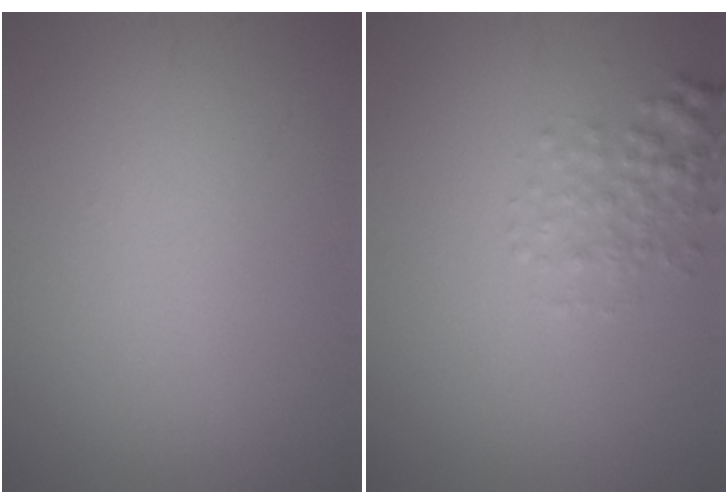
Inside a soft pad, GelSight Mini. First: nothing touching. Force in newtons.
{"total": 2.0, "press": 2.0, "slide": 0.1}